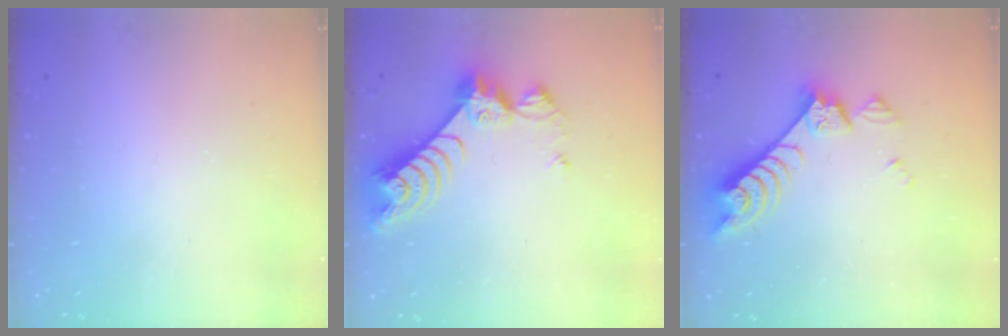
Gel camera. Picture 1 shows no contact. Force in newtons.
{"total": 9.7, "press": 9.7, "slide": 0.8}
{"total": 8.3, "press": 8.2, "slide": 1.3}